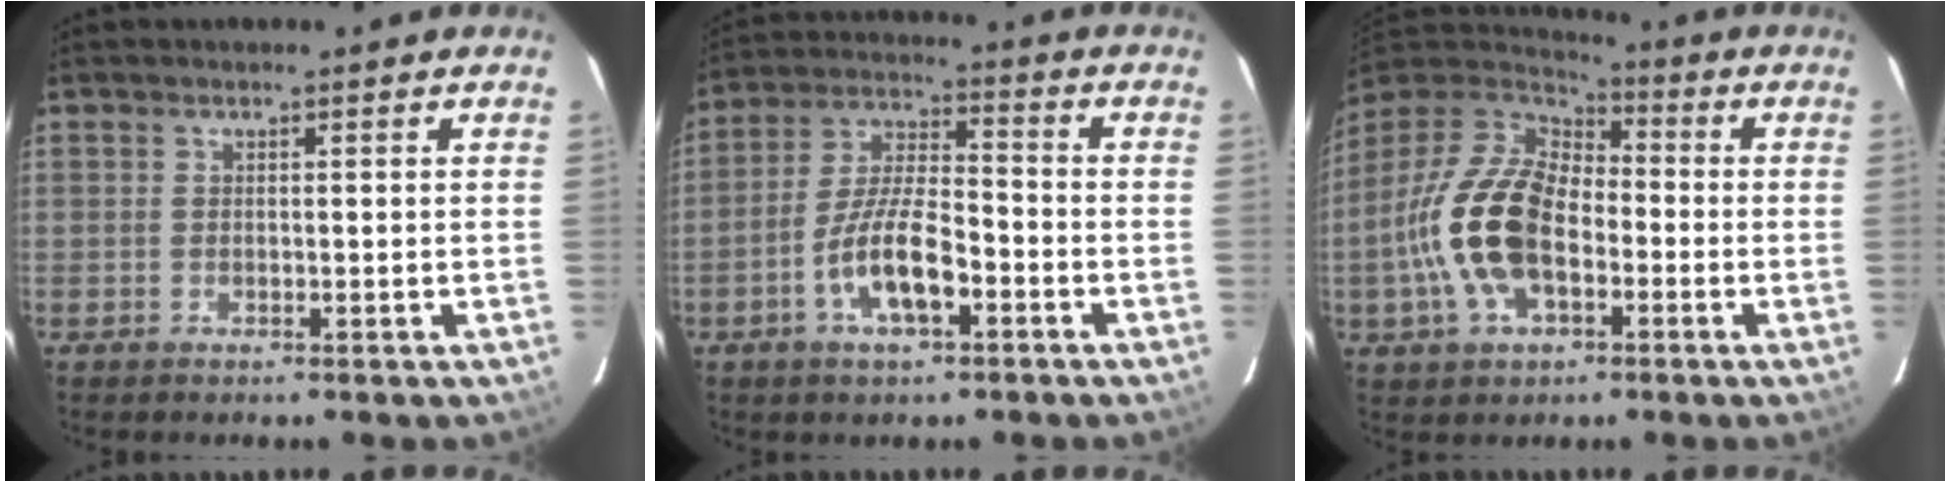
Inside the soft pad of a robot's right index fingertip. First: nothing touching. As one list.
[{"total": 10.6, "force": [-4.6, 3.5, 8.9], "torque": [-0.181, 0.003, -0.082]}, {"total": 18.1, "force": [-4.4, 10.3, 14.2], "torque": [-0.308, 0.002, -0.085]}]